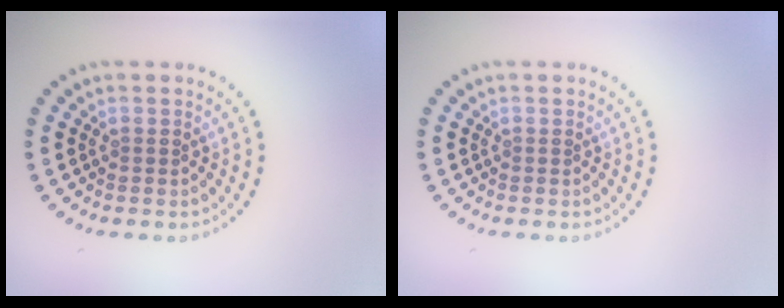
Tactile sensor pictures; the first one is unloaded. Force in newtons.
{"total": 0.0}